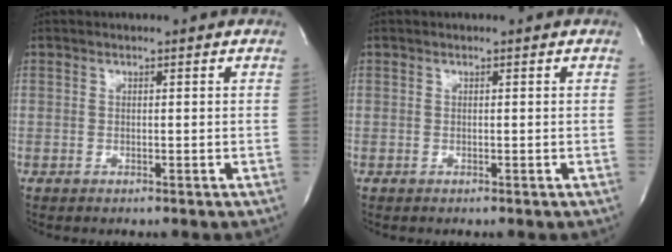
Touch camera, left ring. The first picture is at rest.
{"total": 0.0}